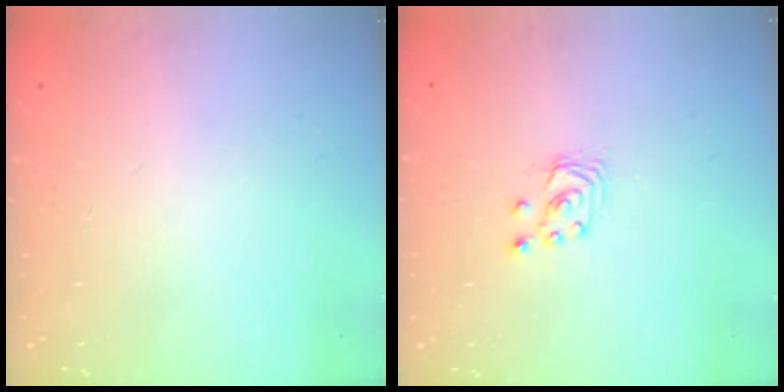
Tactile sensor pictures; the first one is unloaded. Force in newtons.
{"total": 3.0, "press": 3.0, "slide": 0.3}